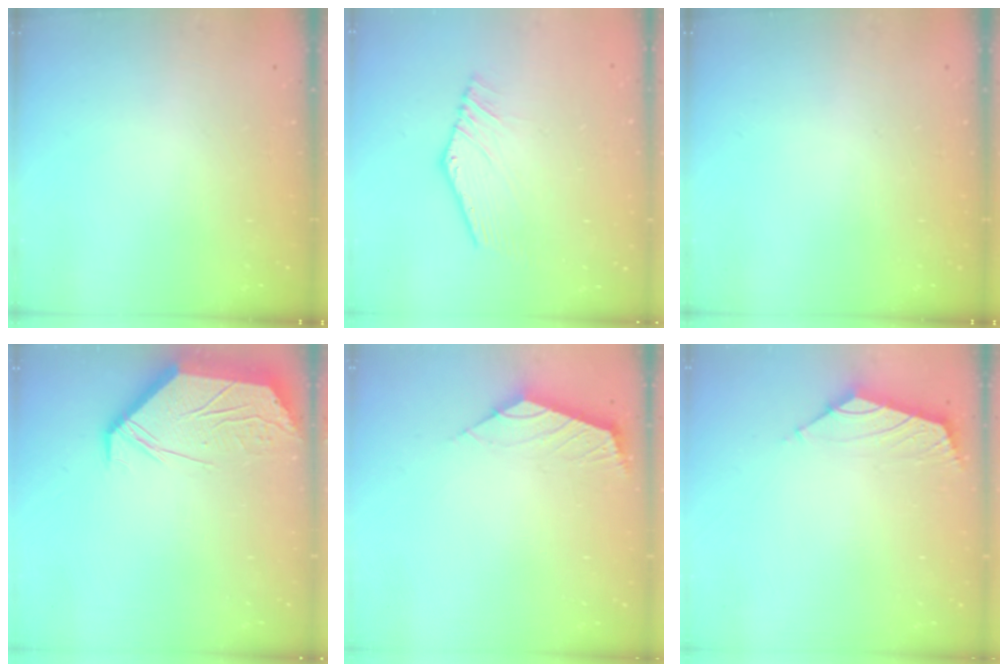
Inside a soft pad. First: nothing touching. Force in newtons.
{"total": 2.5, "press": 2.5, "slide": 0.1}
{"total": 0.0}
{"total": 4.2, "press": 4.2, "slide": 0.3}
{"total": 2.6, "press": 2.5, "slide": 0.6}
{"total": 1.6, "press": 1.5, "slide": 0.7}